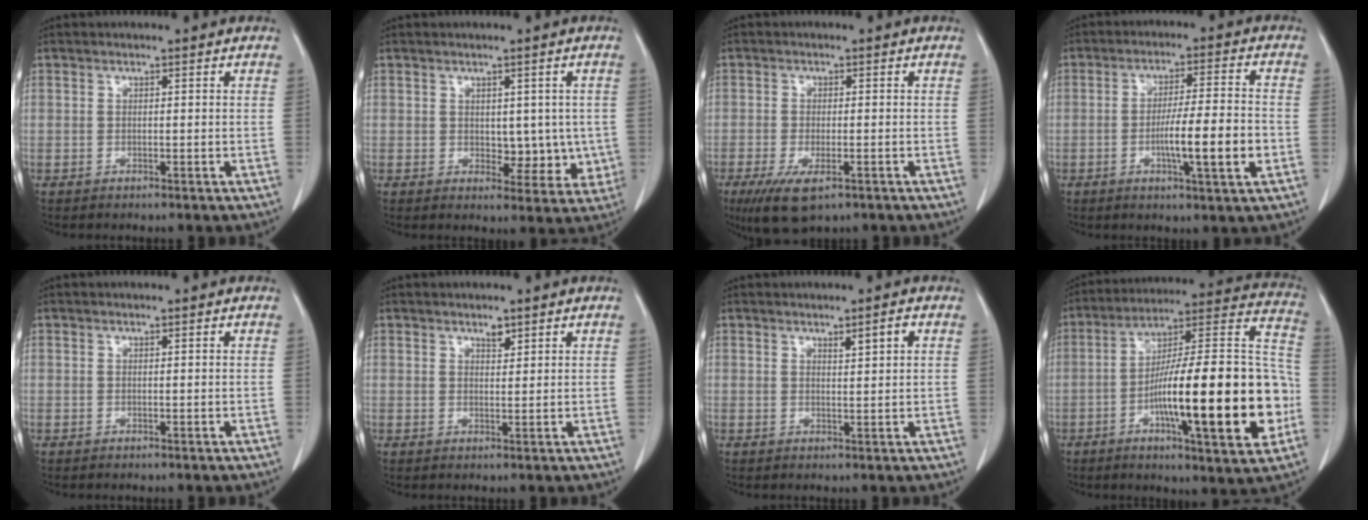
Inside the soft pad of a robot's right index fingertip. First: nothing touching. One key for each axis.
{"total": 5.5, "fx": 0.1, "fy": 3.5, "fz": 4.2, "tx": -0.035, "ty": -0.002, "tz": 0.011}
{"total": 7.0, "fx": -4.0, "fy": 2.3, "fz": 5.3, "tx": -0.094, "ty": -0.018, "tz": -0.062}
{"total": 9.8, "fx": -2.6, "fy": 0.4, "fz": 9.4, "tx": -0.154, "ty": -0.002, "tz": -0.043}
{"total": 0.0}
{"total": 1.4, "fx": 1.1, "fy": 0.5, "fz": 0.7, "tx": -0.013, "ty": -0.005, "tz": 0.019}
{"total": 2.1, "fx": 1.1, "fy": 0.0, "fz": 1.8, "tx": -0.032, "ty": -0.002, "tz": 0.018}
{"total": 26.1, "fx": -6.4, "fy": 3.5, "fz": 25.0, "tx": -0.342, "ty": 0.008, "tz": -0.100}